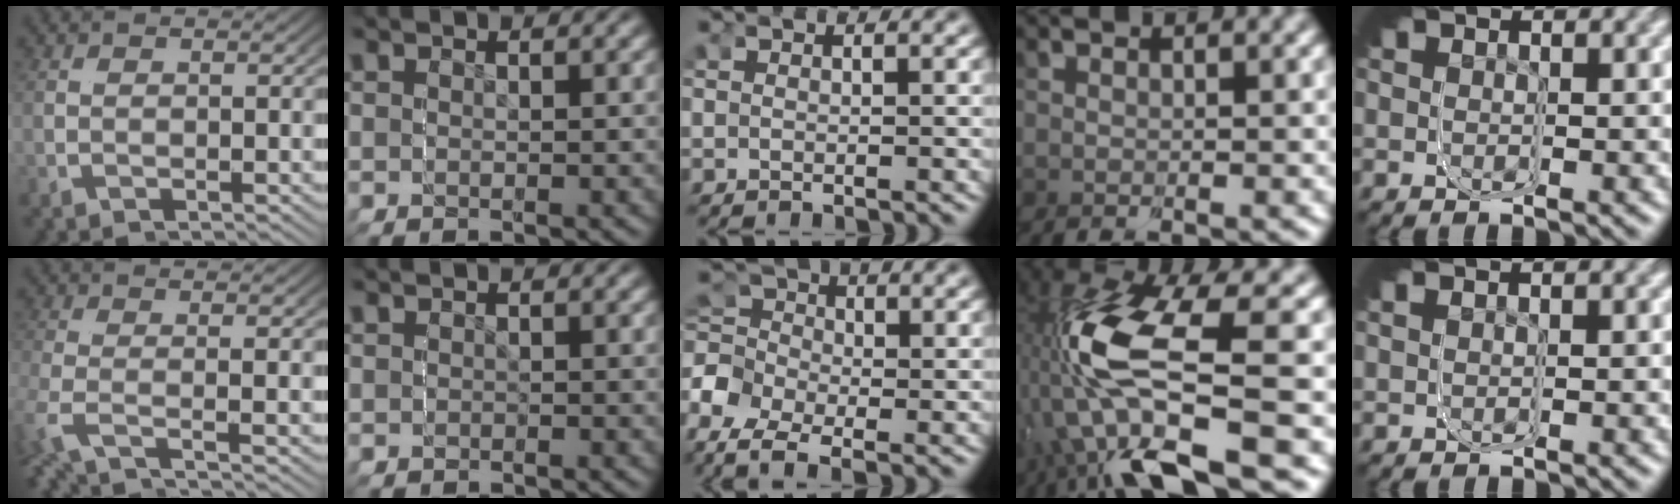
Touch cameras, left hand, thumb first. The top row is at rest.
{"thumb": {"total": 1.5, "force": [-0.1, -1.3, 0.8], "torque": [-0.030, 0.003, -0.007]}, "index": {"total": 1.2, "force": [-0.1, 0.9, 0.8], "torque": [-0.019, -0.007, 0.001]}, "middle": {"total": 5.9, "force": [-2.0, 4.7, 3.0], "torque": [-0.075, -0.031, -0.027]}, "ring": {"total": 7.6, "force": [-1.3, 3.6, 6.6], "torque": [-0.214, -0.019, -0.002]}}